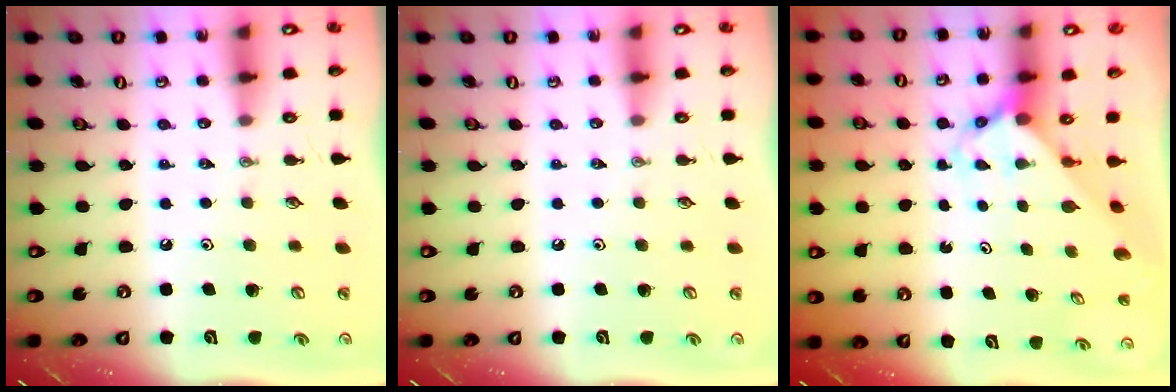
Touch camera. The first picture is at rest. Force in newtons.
{"total": 0.0}
{"total": 3.5, "press": 3.5, "slide": 0.3}